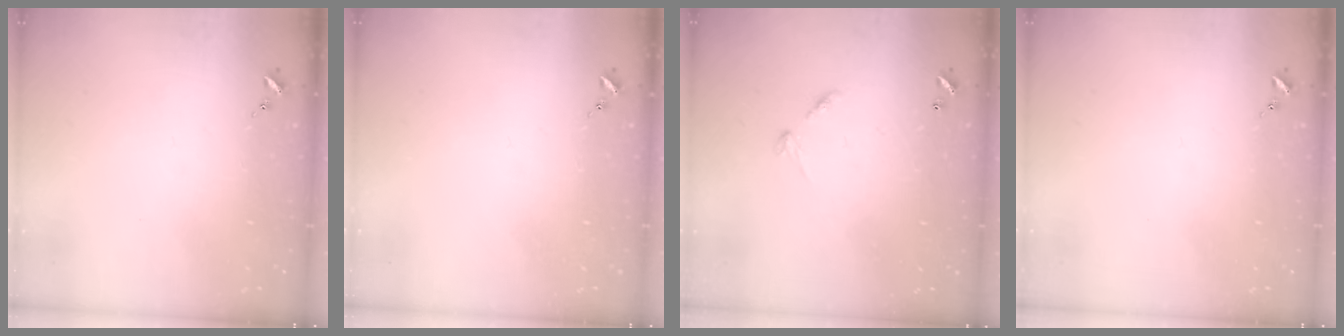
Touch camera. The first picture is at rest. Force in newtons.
{"total": 0.0}
{"total": 6.0, "press": 6.0, "slide": 0.5}
{"total": 0.0}